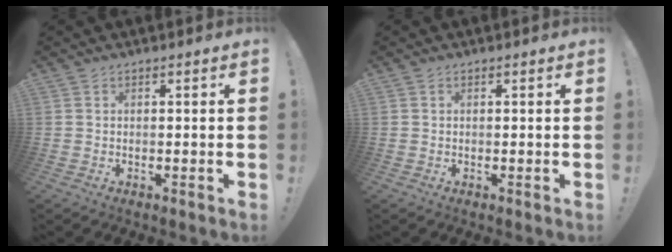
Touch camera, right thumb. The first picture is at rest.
{"total": 0.0}